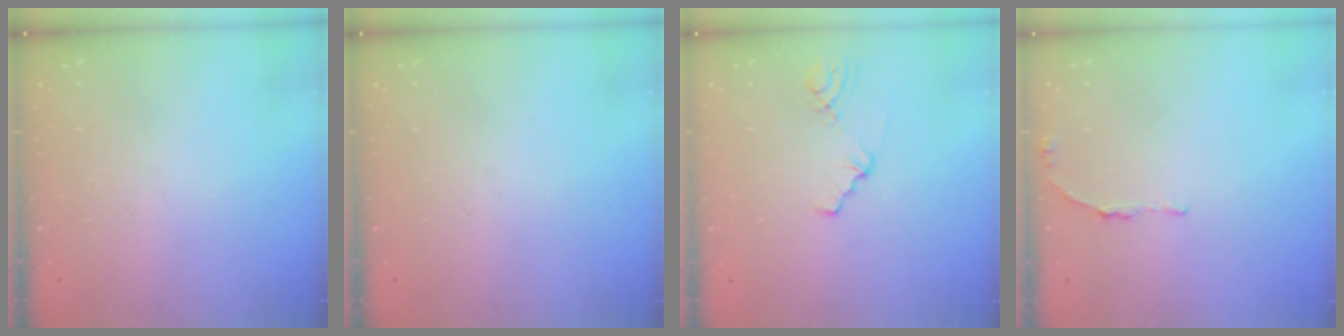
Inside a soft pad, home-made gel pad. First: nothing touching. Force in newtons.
{"total": 0.0}
{"total": 1.1, "press": 1.0, "slide": 0.2}
{"total": 5.3, "press": 4.0, "slide": 3.4}